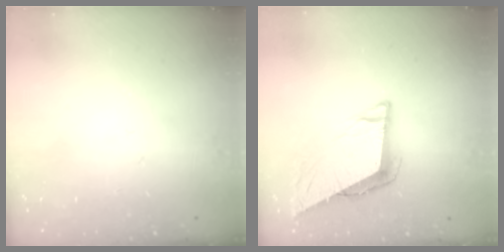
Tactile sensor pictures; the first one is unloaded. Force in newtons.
{"total": 8.7, "press": 8.4, "slide": 2.1}